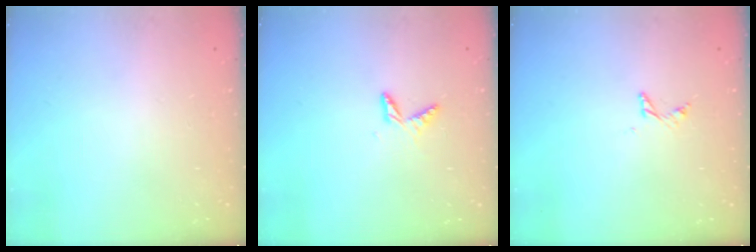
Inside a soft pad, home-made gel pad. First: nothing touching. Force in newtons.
{"total": 4.0, "press": 4.0, "slide": 0.3}
{"total": 4.9, "press": 4.8, "slide": 0.4}